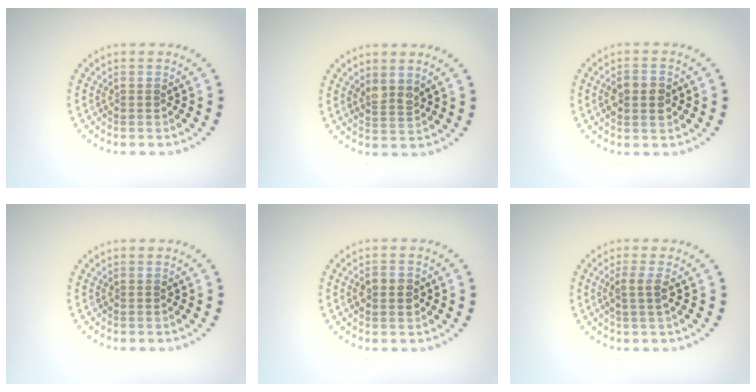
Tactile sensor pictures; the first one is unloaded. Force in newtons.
{"total": 1.8, "press": 1.5, "slide": 1.0}
{"total": 2.9, "press": 2.9, "slide": 0.1}
{"total": 0.0}
{"total": 2.6, "press": 2.6, "slide": 0.0}
{"total": 1.7, "press": 1.3, "slide": 1.0}